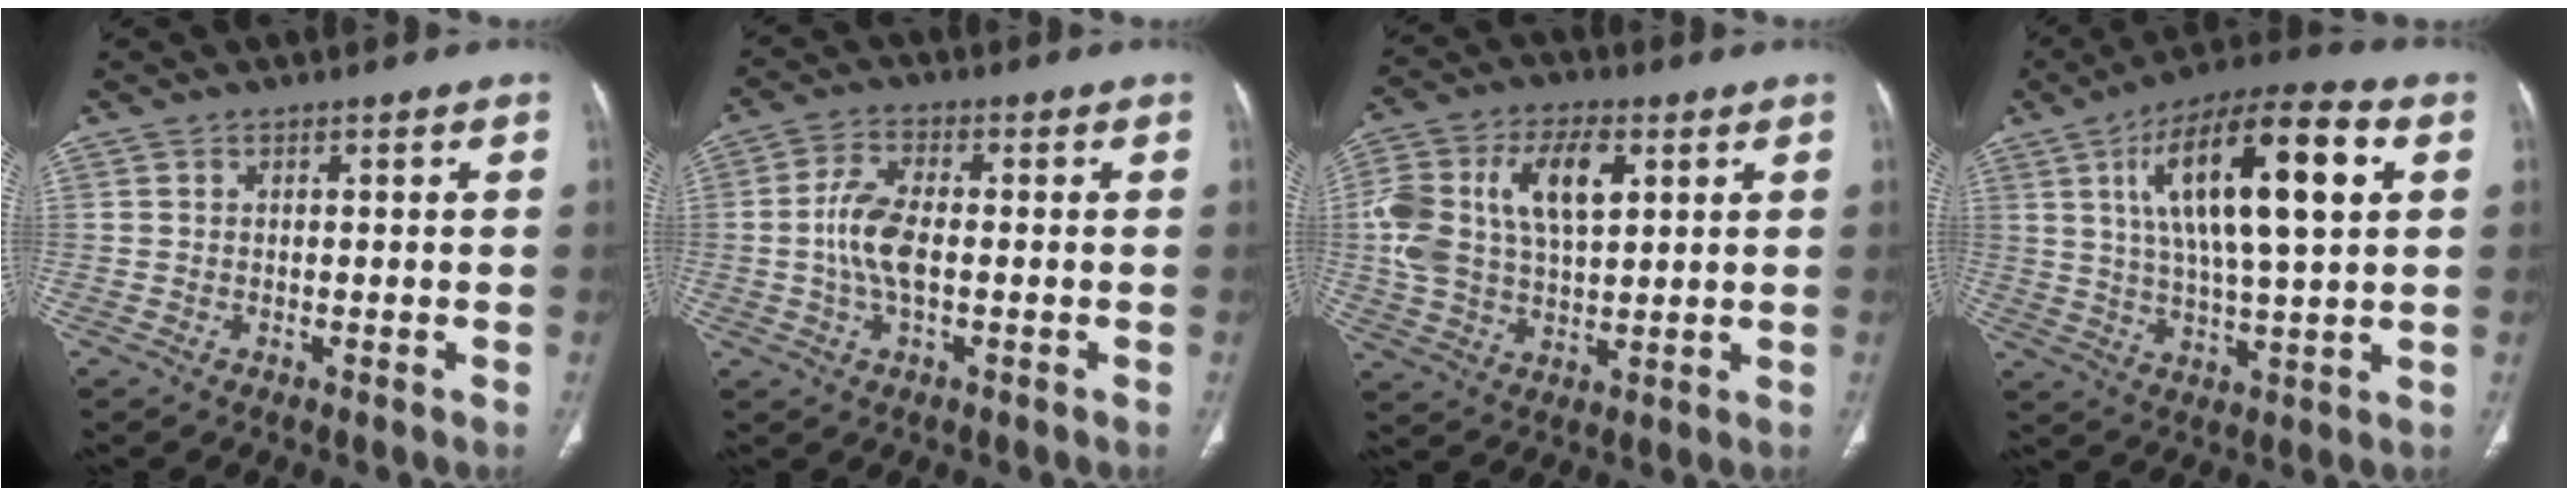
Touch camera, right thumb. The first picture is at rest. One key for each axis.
{"total": 7.6, "fx": -0.7, "fy": 3.4, "fz": 6.8, "tx": -0.150, "ty": 0.012, "tz": -0.016}
{"total": 16.2, "fx": 4.1, "fy": 8.9, "fz": 12.8, "tx": -0.246, "ty": 0.012, "tz": 0.078}
{"total": 20.7, "fx": 6.0, "fy": 6.3, "fz": 18.8, "tx": -0.309, "ty": 0.004, "tz": 0.096}